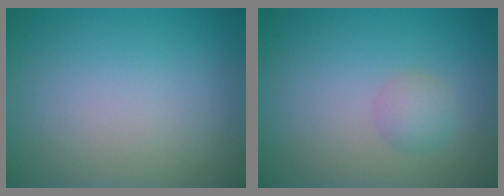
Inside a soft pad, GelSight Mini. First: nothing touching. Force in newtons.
{"total": 1.6, "press": 1.6, "slide": 0.0}